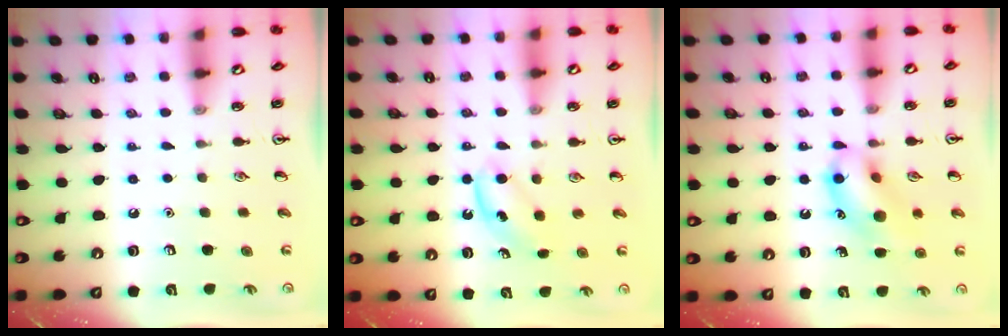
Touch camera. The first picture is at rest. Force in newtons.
{"total": 4.8, "press": 4.6, "slide": 1.6}
{"total": 13.0, "press": 12.8, "slide": 2.1}